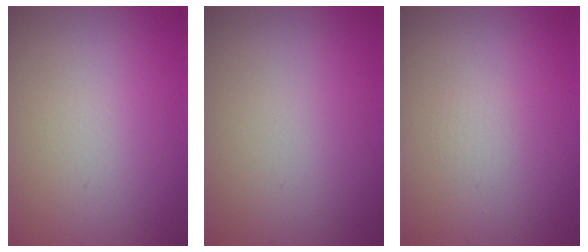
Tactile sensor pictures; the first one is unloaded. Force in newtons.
{"total": 0.0}
{"total": 0.5, "press": 0.5, "slide": 0.0}